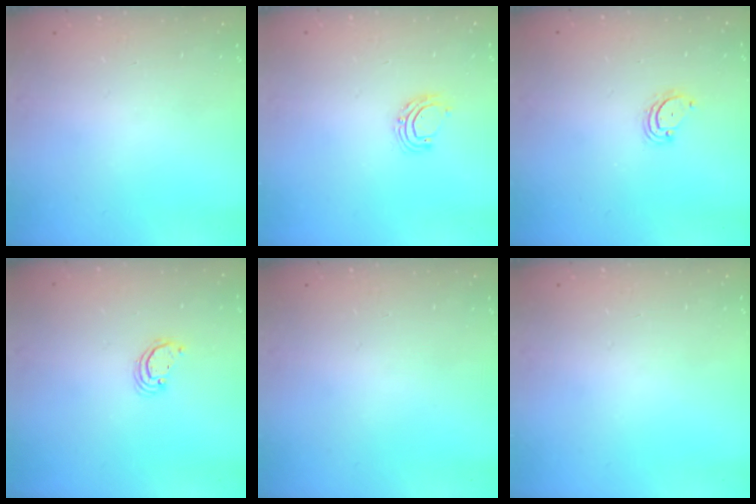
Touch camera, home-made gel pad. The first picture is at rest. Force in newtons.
{"total": 7.6, "press": 7.5, "slide": 0.9}
{"total": 2.3, "press": 2.3, "slide": 0.2}
{"total": 2.2, "press": 2.2, "slide": 0.2}
{"total": 0.0}
{"total": 0.0}